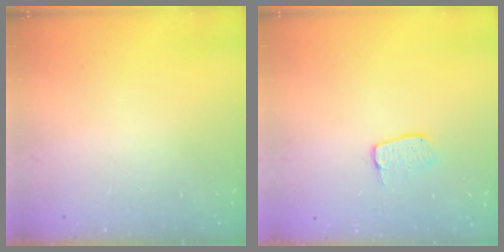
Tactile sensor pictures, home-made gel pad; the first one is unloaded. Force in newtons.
{"total": 6.9, "press": 6.9, "slide": 0.4}